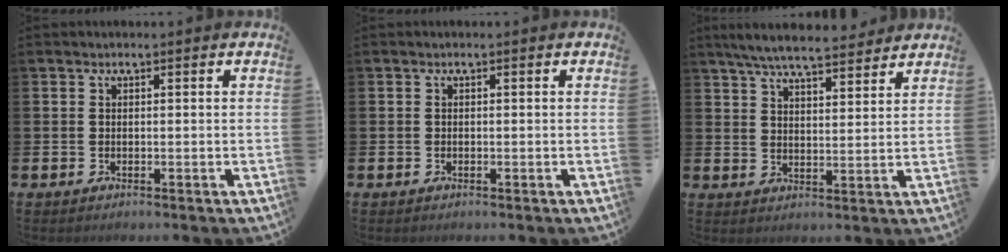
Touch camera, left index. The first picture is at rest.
{"total": 0.0}
{"total": 6.5, "force": [6.1, 0.8, 1.9], "torque": [-0.054, -0.028, 0.109]}